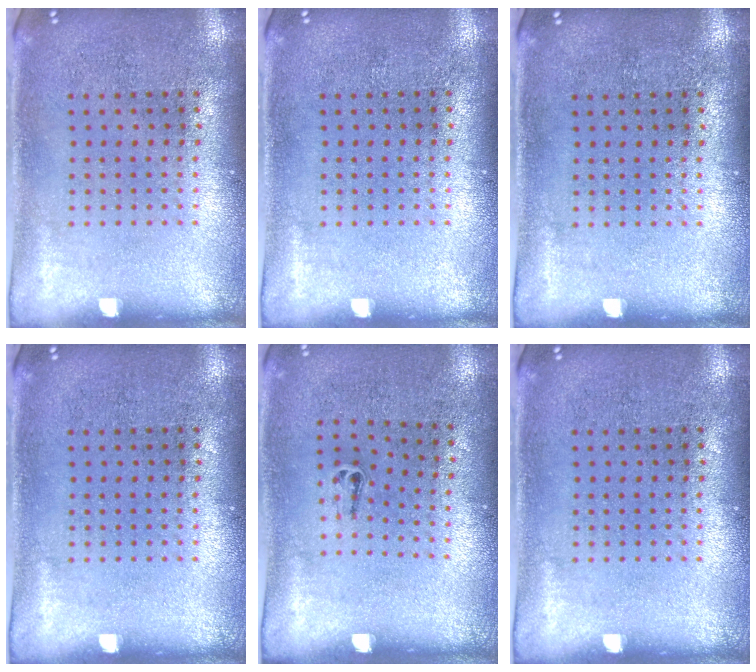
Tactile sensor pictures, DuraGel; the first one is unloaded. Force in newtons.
{"total": 0.0}
{"total": 0.0}
{"total": 0.0}
{"total": 0.5, "press": 0.3, "slide": 0.4}
{"total": 0.0}